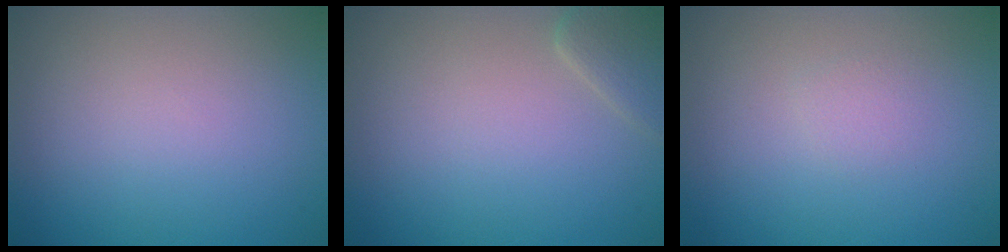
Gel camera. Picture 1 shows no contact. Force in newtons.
{"total": 1.9, "press": 1.9, "slide": 0.1}
{"total": 0.7, "press": 0.7, "slide": 0.0}